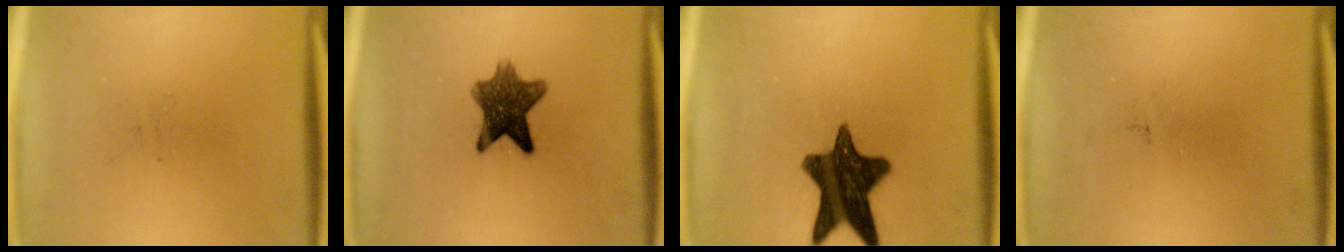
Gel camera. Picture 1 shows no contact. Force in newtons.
{"total": 8.9}
{"total": 13.7}
{"total": 0.0}